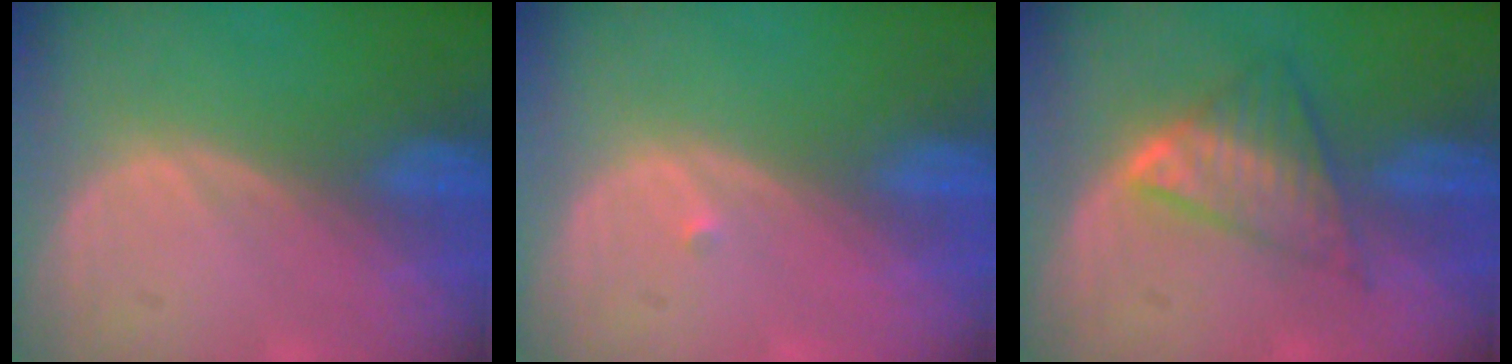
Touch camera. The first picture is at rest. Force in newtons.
{"total": 0.5, "press": 0.4, "slide": 0.3}
{"total": 5.8, "press": 5.6, "slide": 1.6}